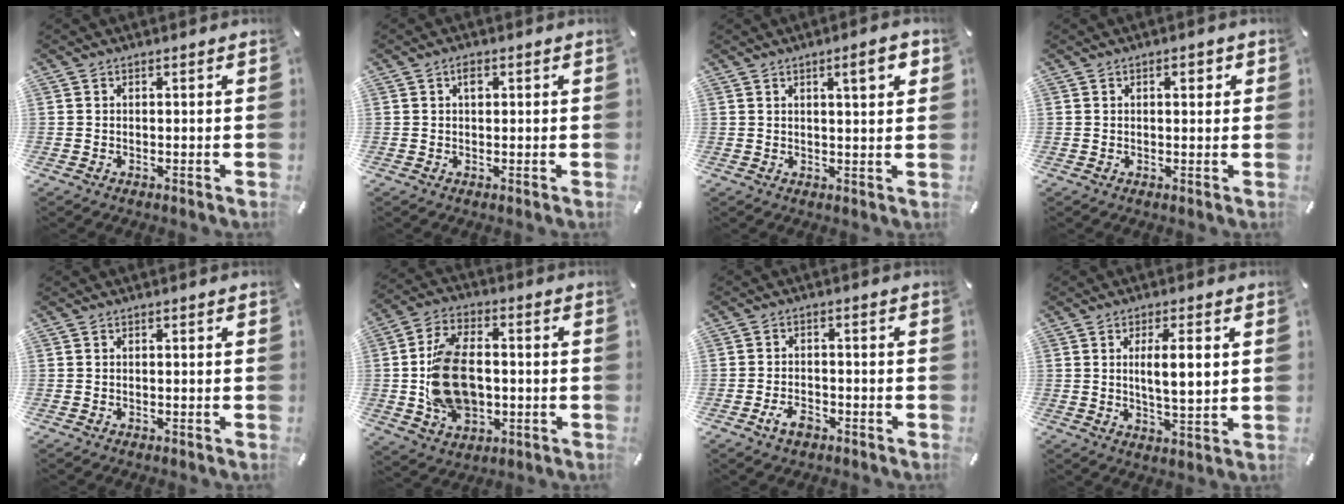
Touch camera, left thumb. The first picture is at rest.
{"total": 1.8, "force": [0.6, 1.0, 1.3], "torque": [-0.021, 0.001, 0.008]}
{"total": 6.2, "force": [2.8, 1.0, 5.5], "torque": [-0.078, -0.008, 0.039]}
{"total": 2.1, "force": [0.8, 1.0, 1.7], "torque": [-0.019, 0.001, 0.007]}
{"total": 0.0}
{"total": 15.9, "force": [-1.0, 10.9, 11.6], "torque": [-0.231, 0.009, -0.013]}
{"total": 4.3, "force": [-2.5, 2.5, 2.5], "torque": [-0.060, 0.008, -0.051]}
{"total": 7.9, "force": [1.8, 1.8, 7.4], "torque": [-0.128, -0.006, 0.026]}